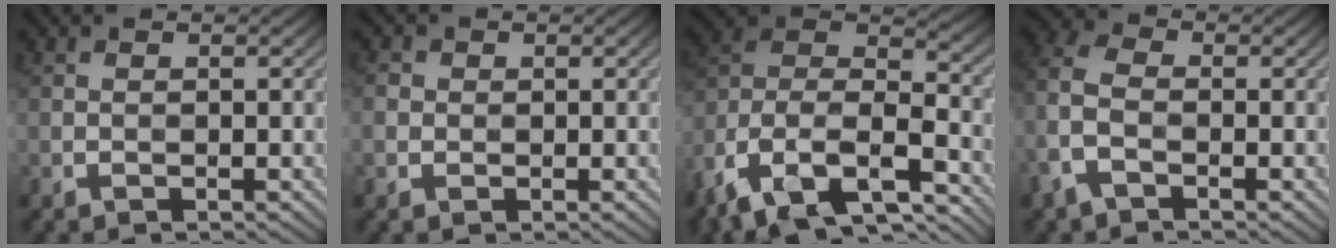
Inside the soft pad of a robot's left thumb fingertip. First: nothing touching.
{"total": 1.8, "force": [0.0, 1.7, 0.5], "torque": [-0.015, -0.001, -0.003]}
{"total": 17.5, "force": [-11.1, 9.1, 10.0], "torque": [-0.273, -0.036, -0.184]}
{"total": 5.9, "force": [-2.2, 3.4, 4.2], "torque": [-0.121, 0.006, -0.062]}